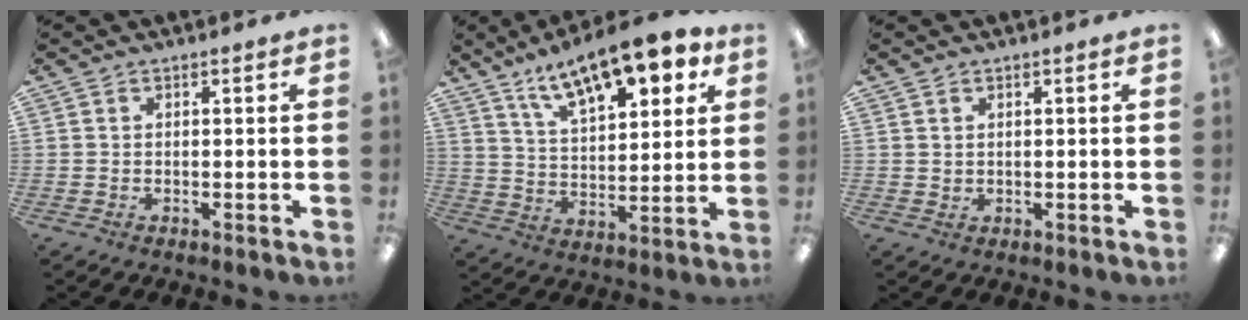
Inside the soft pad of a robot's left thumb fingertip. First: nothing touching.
{"total": 15.1, "force": [11.2, 5.3, 8.7], "torque": [-0.149, -0.054, 0.193]}
{"total": 1.0, "force": [0.7, 0.6, 0.2], "torque": [-0.004, 0.002, 0.013]}